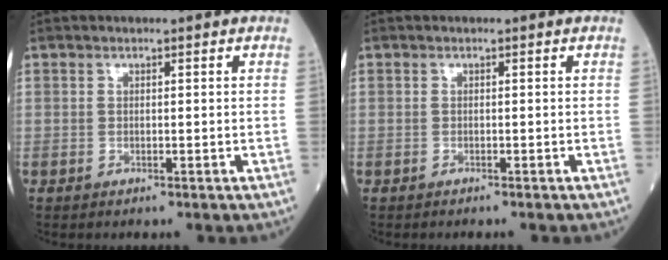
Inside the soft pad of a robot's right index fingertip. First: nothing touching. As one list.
[{"total": 0.8, "force": [-0.7, 0.0, 0.3], "torque": [-0.001, 0.000, -0.011]}]